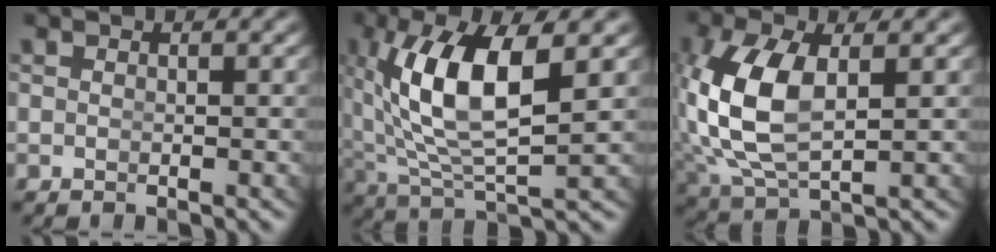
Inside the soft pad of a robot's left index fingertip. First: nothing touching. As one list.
[{"total": 8.4, "force": [1.3, 3.3, 7.6], "torque": [-0.160, -0.011, 0.040]}, {"total": 7.2, "force": [0.5, 4.2, 5.9], "torque": [-0.161, -0.027, 0.035]}]